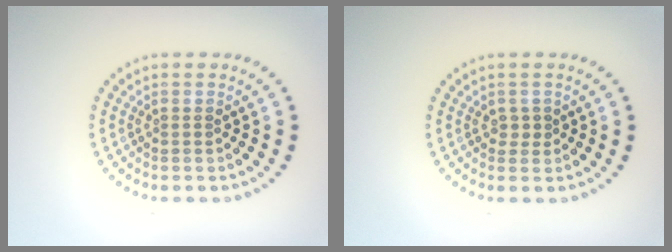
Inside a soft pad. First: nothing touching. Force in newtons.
{"total": 1.0, "press": 0.9, "slide": 0.3}